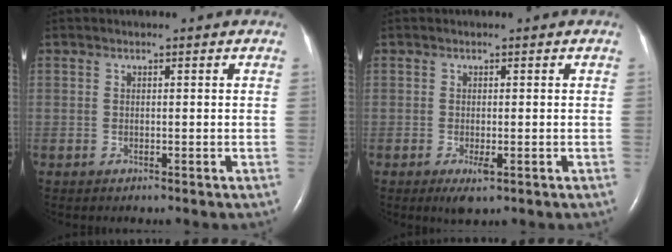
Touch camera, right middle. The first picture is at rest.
{"total": 2.2, "force": [-0.9, 0.6, 1.9], "torque": [-0.032, -0.005, -0.010]}